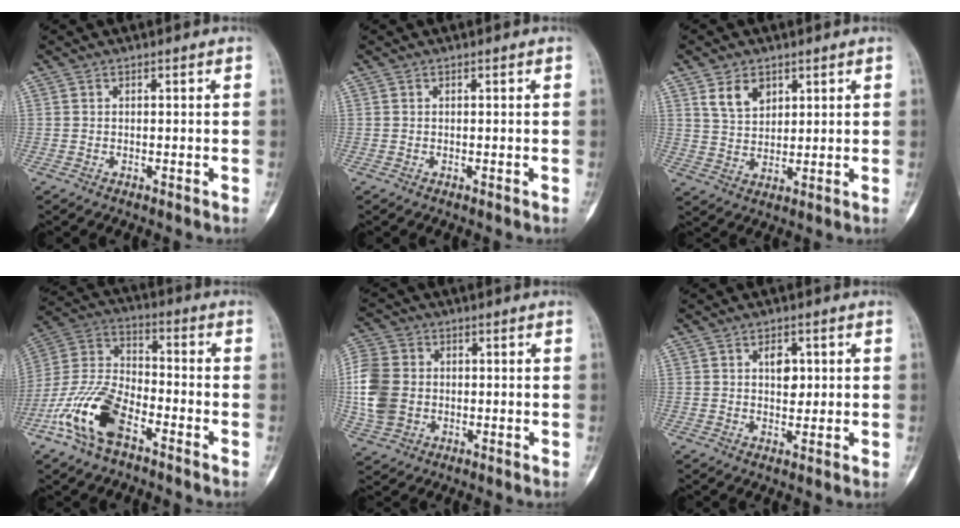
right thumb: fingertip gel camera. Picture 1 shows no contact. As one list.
[{"total": 0.0}, {"total": 5.4, "force": [3.4, 3.9, 1.3], "torque": [-0.010, -0.016, 0.067]}, {"total": 14.6, "force": [-7.5, 7.0, 10.4], "torque": [-0.219, 0.043, -0.153]}, {"total": 11.4, "force": [-0.7, 9.1, 6.8], "torque": [-0.146, 0.005, -0.014]}, {"total": 3.9, "force": [1.0, 2.7, 2.7], "torque": [-0.022, -0.001, 0.017]}]